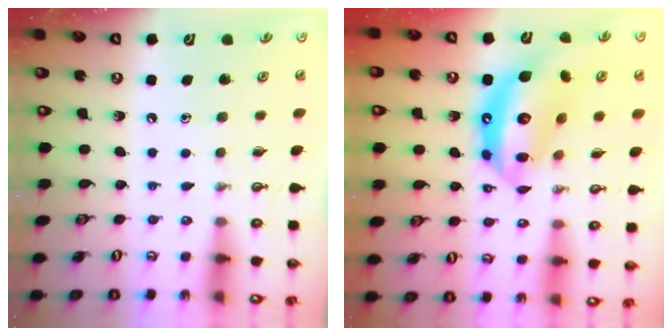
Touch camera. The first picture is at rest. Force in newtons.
{"total": 16.6, "press": 16.5, "slide": 1.9}